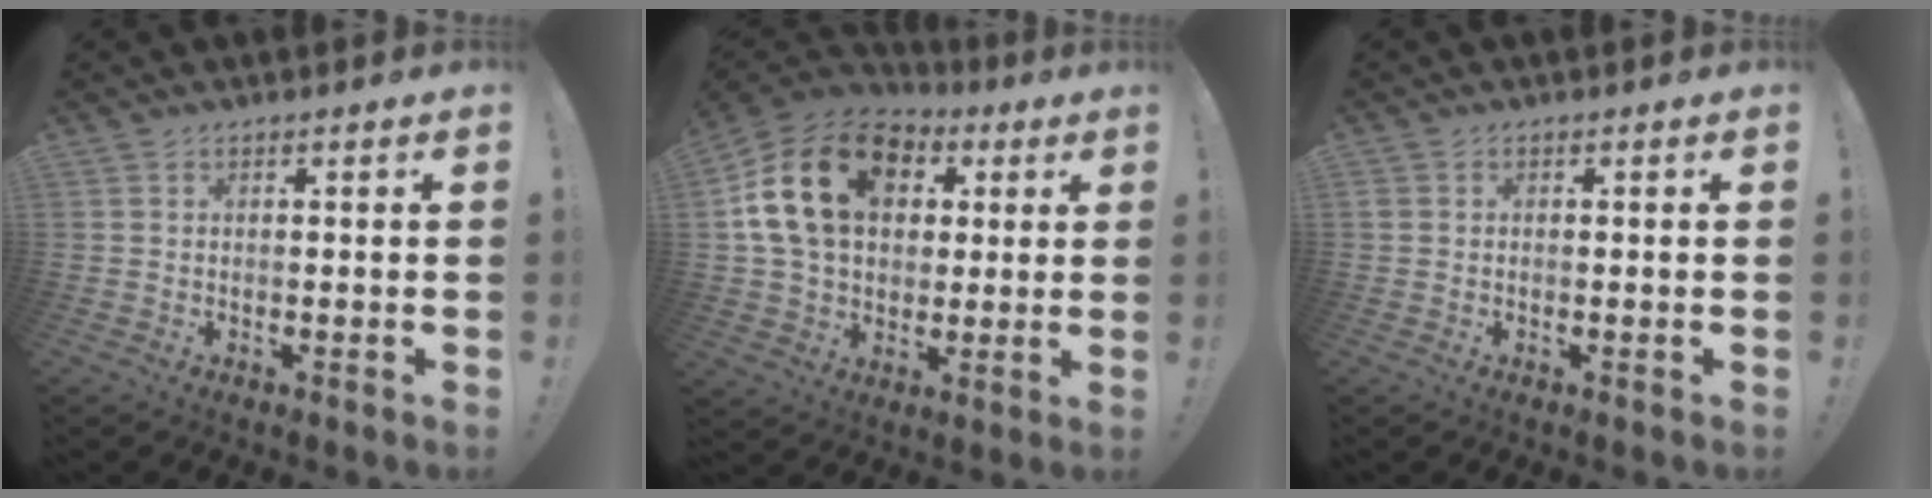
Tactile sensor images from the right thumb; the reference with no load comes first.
{"total": 20.2, "force": [6.1, 14.4, 12.8], "torque": [-0.219, -0.005, 0.112]}
{"total": 0.9, "force": [0.0, 0.8, 0.2], "torque": [-0.012, 0.006, 0.002]}